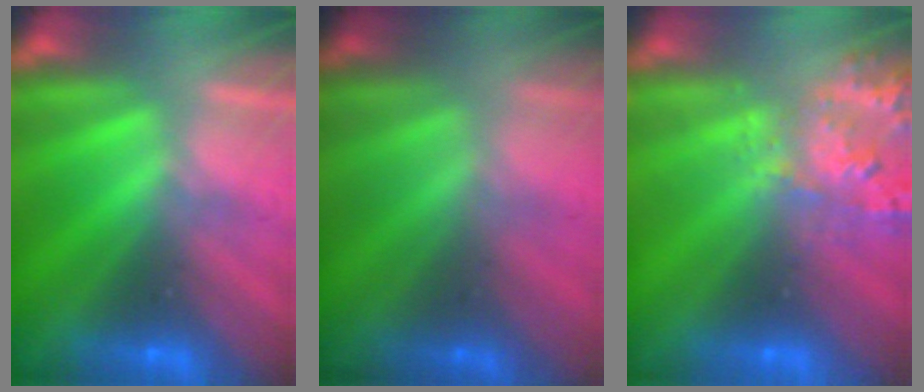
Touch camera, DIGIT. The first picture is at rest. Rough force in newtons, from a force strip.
{"total": 1.4}
{"total": 2.8}